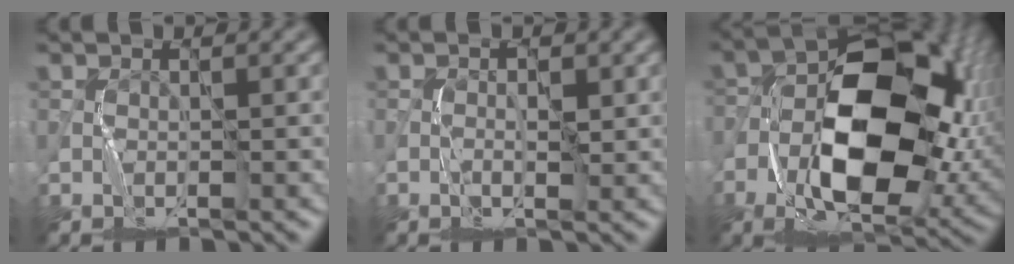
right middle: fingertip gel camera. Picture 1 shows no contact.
{"total": 1.1, "force": [0.1, 0.5, 1.0], "torque": [-0.014, 0.001, 0.000]}
{"total": 15.6, "force": [-3.0, 8.9, 12.5], "torque": [-0.185, -0.007, -0.053]}